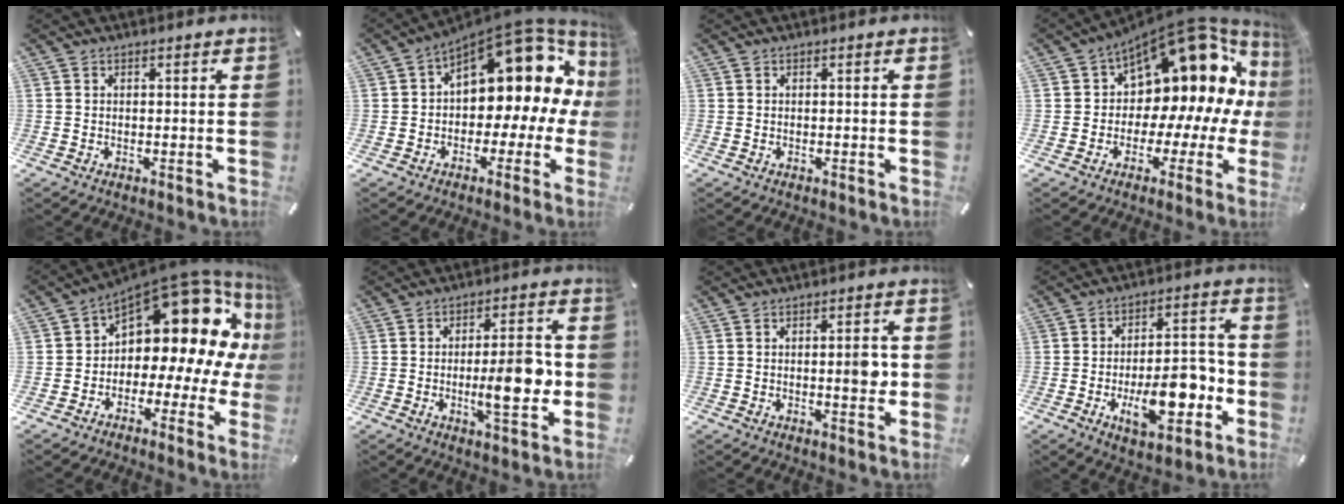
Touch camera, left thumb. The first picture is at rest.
{"total": 12.9, "force": [7.1, 7.5, 7.7], "torque": [-0.098, -0.078, 0.116]}
{"total": 0.0}
{"total": 14.6, "force": [8.7, 8.8, 7.7], "torque": [-0.102, -0.095, 0.147]}
{"total": 15.7, "force": [7.6, 8.9, 10.5], "torque": [-0.140, -0.074, 0.118]}
{"total": 12.0, "force": [-1.5, 3.9, 11.3], "torque": [-0.154, -0.006, -0.025]}
{"total": 4.8, "force": [0.0, 1.8, 4.5], "torque": [-0.056, -0.005, -0.006]}
{"total": 14.9, "force": [-4.7, 7.8, 11.8], "torque": [-0.175, 0.007, -0.076]}